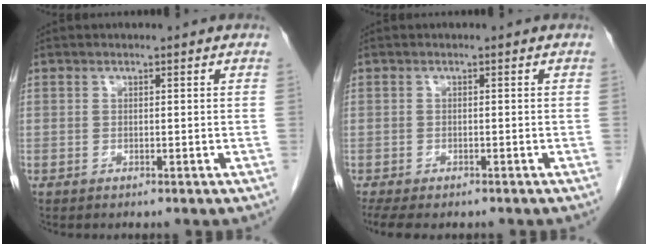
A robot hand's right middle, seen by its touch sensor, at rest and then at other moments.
{"total": 6.5, "force": [-5.1, 2.5, 3.2], "torque": [-0.061, -0.012, -0.077]}